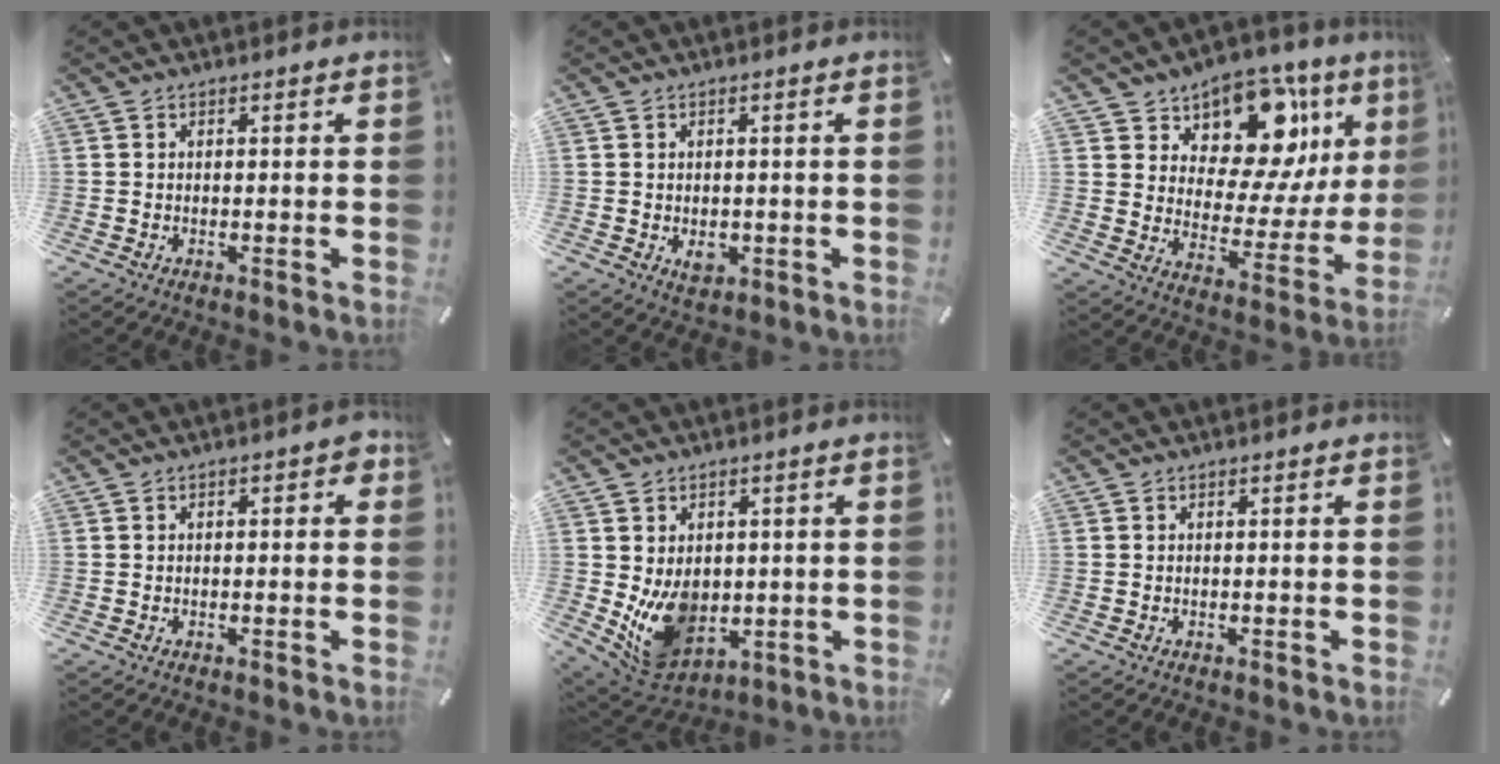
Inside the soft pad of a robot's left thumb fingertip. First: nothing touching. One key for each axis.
{"total": 3.1, "fx": -0.7, "fy": 2.3, "fz": 2.0, "tx": -0.031, "ty": -0.002, "tz": -0.012}
{"total": 13.8, "fx": 8.6, "fy": 9.2, "fz": 5.8, "tx": -0.072, "ty": -0.085, "tz": 0.146}
{"total": 1.7, "fx": 0.0, "fy": 0.9, "fz": 1.5, "tx": -0.020, "ty": 0.003, "tz": -0.003}
{"total": 11.8, "fx": -0.1, "fy": 9.5, "fz": 7.1, "tx": -0.139, "ty": -0.022, "tz": 0.004}
{"total": 0.0}